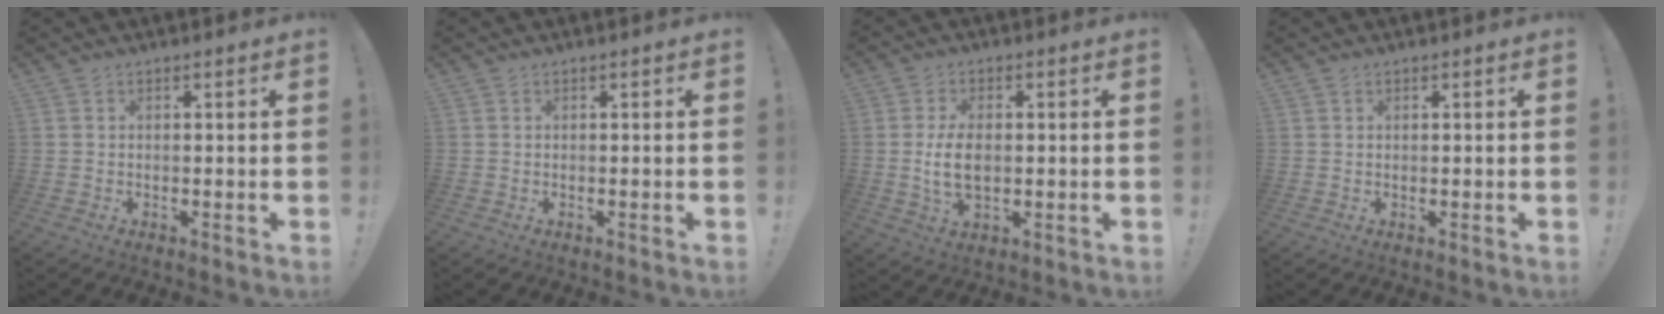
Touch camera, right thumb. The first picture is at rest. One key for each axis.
{"total": 0.0}
{"total": 8.1, "fx": -0.3, "fy": 4.5, "fz": 6.8, "tx": -0.113, "ty": -0.011, "tz": -0.011}
{"total": 0.5, "fx": 0.4, "fy": 0.3, "fz": 0.2, "tx": 0.002, "ty": -0.001, "tz": 0.007}